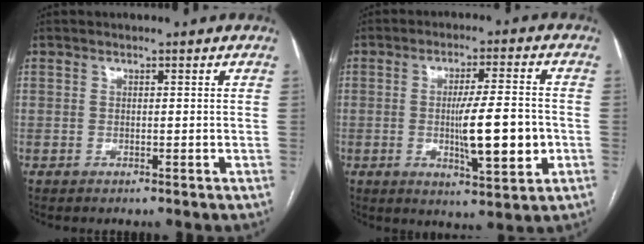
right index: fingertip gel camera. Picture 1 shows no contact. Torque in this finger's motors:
{"motor_torque": [0.98, -0.52, 0.50, 0.15]}